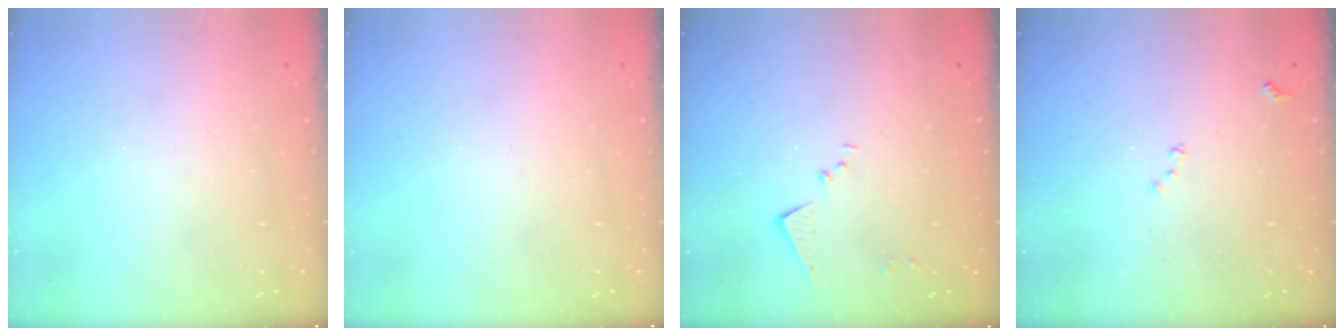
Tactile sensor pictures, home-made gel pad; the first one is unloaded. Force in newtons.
{"total": 0.0}
{"total": 5.1, "press": 5.1, "slide": 0.6}
{"total": 7.5, "press": 7.5, "slide": 0.7}